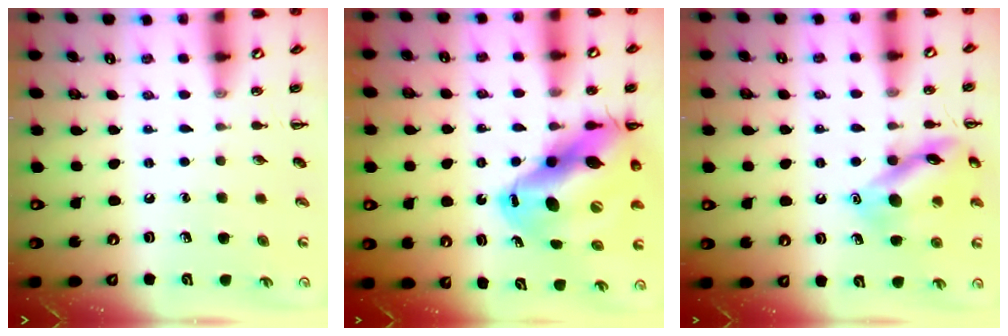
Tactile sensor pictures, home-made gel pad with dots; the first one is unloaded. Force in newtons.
{"total": 19.0, "press": 18.1, "slide": 5.5}
{"total": 14.2, "press": 14.2, "slide": 1.1}